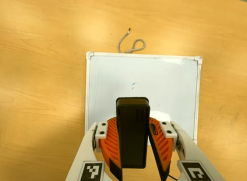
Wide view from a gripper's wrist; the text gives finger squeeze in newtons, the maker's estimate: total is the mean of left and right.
{"total": 10.1, "left": 9.1, "right": 11.1}